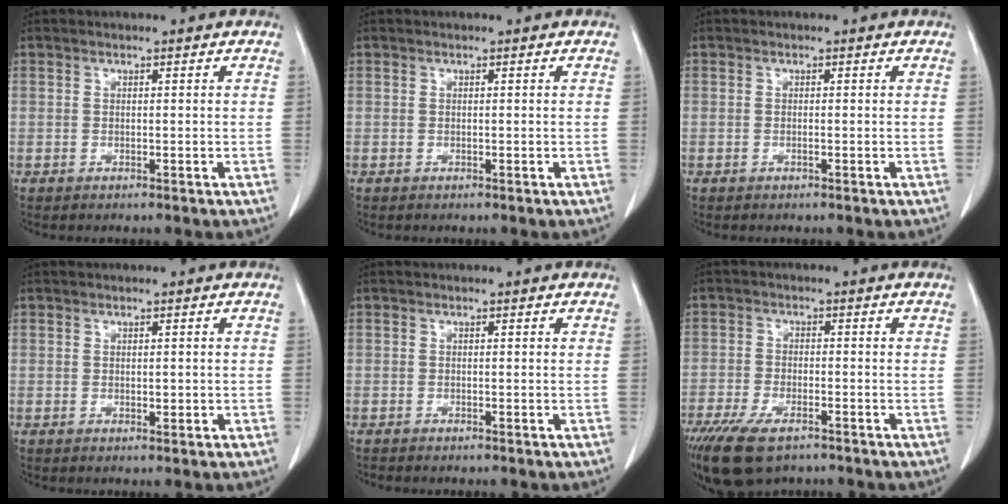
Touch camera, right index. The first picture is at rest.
{"total": 0.0}
{"total": 0.6, "force": [-0.2, 0.3, 0.6], "torque": [-0.017, 0.001, -0.002]}
{"total": 1.7, "force": [-0.2, 1.0, 1.4], "torque": [-0.027, 0.000, 0.002]}
{"total": 0.6, "force": [-0.3, 0.3, 0.3], "torque": [-0.013, -0.001, -0.006]}
{"total": 10.9, "force": [-7.4, 4.4, 6.7], "torque": [-0.130, -0.017, -0.124]}